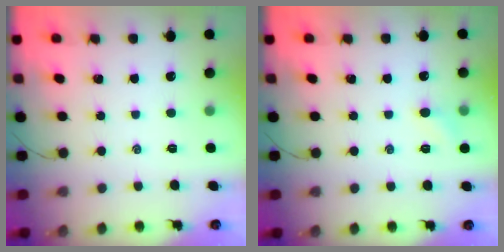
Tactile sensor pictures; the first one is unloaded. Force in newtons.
{"total": 4.5, "press": 4.2, "slide": 1.4}